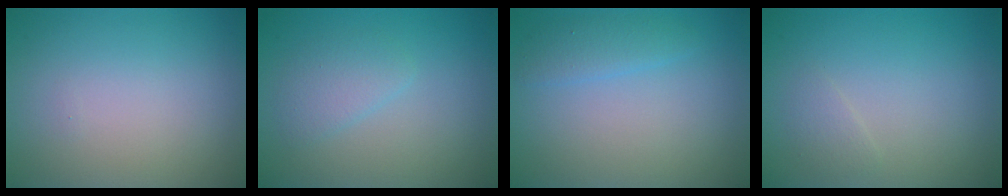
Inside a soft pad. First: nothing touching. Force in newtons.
{"total": 1.8, "press": 1.8, "slide": 0.1}
{"total": 1.7, "press": 1.7, "slide": 0.2}
{"total": 0.9, "press": 0.9, "slide": 0.0}